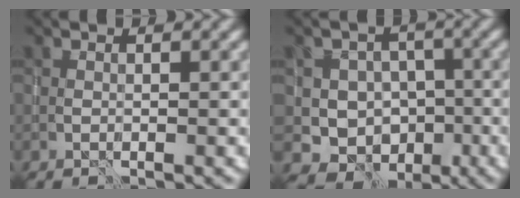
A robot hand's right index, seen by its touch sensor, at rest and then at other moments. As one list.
[{"total": 6.2, "force": [-1.9, 5.5, 2.2], "torque": [-0.002, 0.007, -0.044]}]